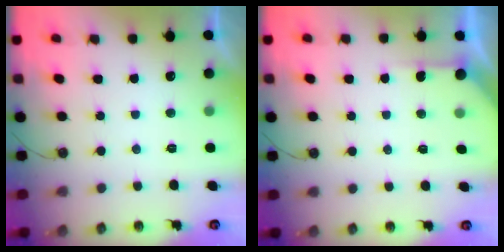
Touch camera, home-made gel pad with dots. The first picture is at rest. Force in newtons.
{"total": 3.5, "press": 3.5, "slide": 0.4}